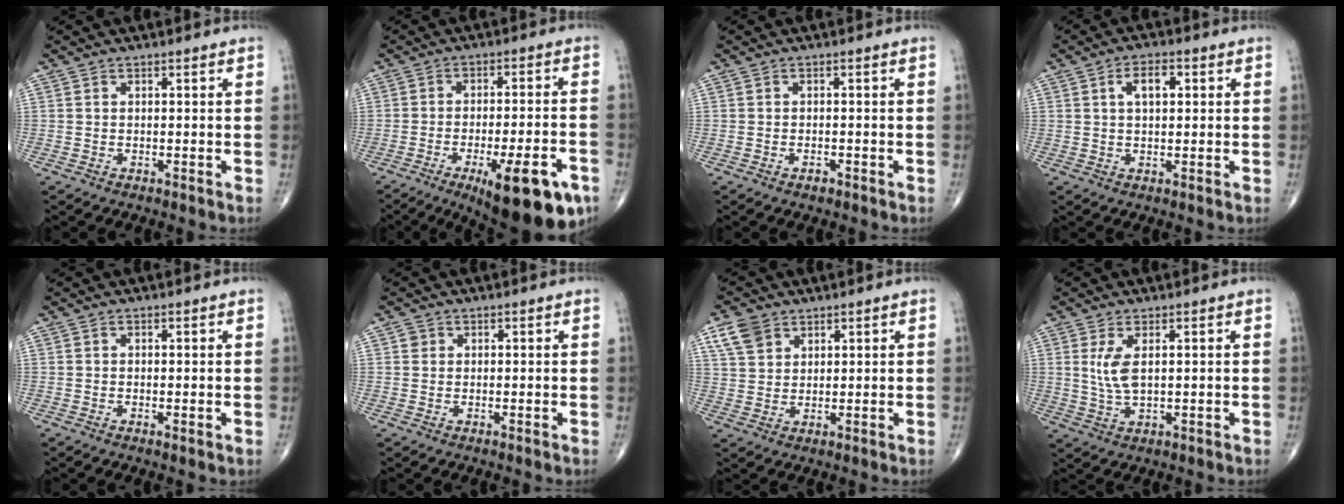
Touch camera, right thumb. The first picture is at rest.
{"total": 18.2, "force": [-9.4, 5.6, 14.6], "torque": [-0.155, 0.035, -0.125]}
{"total": 1.2, "force": [-0.8, 0.6, 0.7], "torque": [-0.012, 0.002, -0.012]}
{"total": 4.8, "force": [1.4, 2.5, 3.9], "torque": [-0.063, 0.004, 0.021]}
{"total": 0.8, "force": [-0.1, 0.2, 0.8], "torque": [-0.015, -0.004, -0.003]}
{"total": 1.1, "force": [0.3, 1.0, 0.2], "torque": [0.006, 0.001, 0.002]}
{"total": 5.9, "force": [3.4, 4.0, 2.6], "torque": [-0.038, -0.009, 0.070]}
{"total": 4.9, "force": [1.2, 2.0, 4.3], "torque": [-0.093, -0.010, 0.031]}